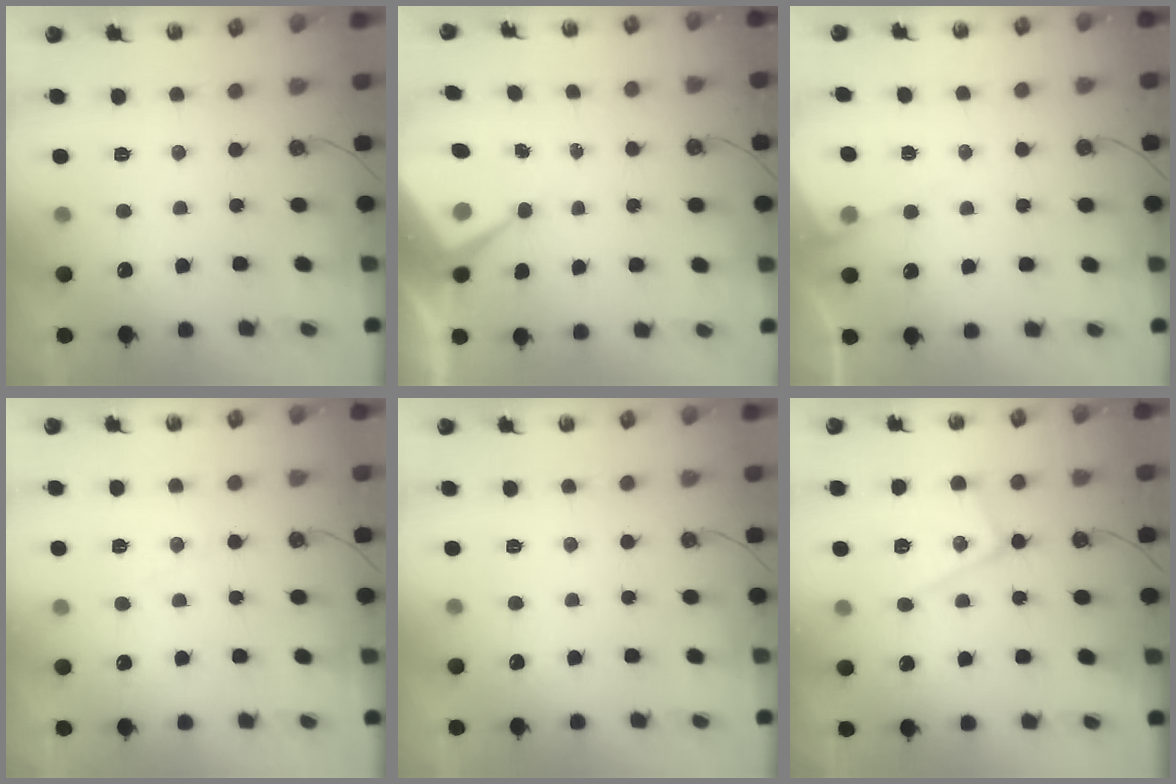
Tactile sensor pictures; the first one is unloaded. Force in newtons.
{"total": 7.9, "press": 7.9, "slide": 0.6}
{"total": 5.5, "press": 5.5, "slide": 0.5}
{"total": 5.9, "press": 5.9, "slide": 0.8}
{"total": 0.0}
{"total": 13.6, "press": 13.6, "slide": 1.0}